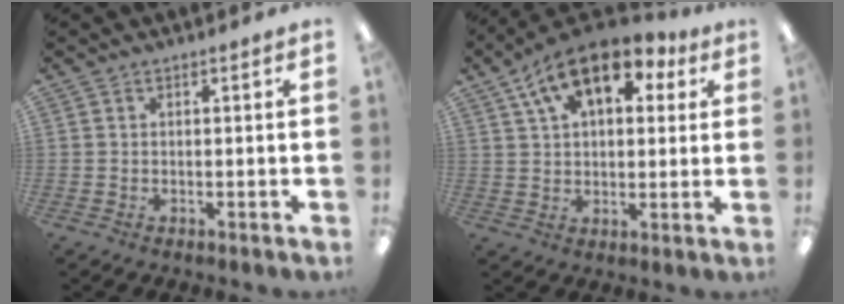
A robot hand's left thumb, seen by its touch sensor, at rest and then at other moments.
{"total": 14.5, "force": [7.5, 7.8, 9.7], "torque": [-0.153, -0.016, 0.130]}